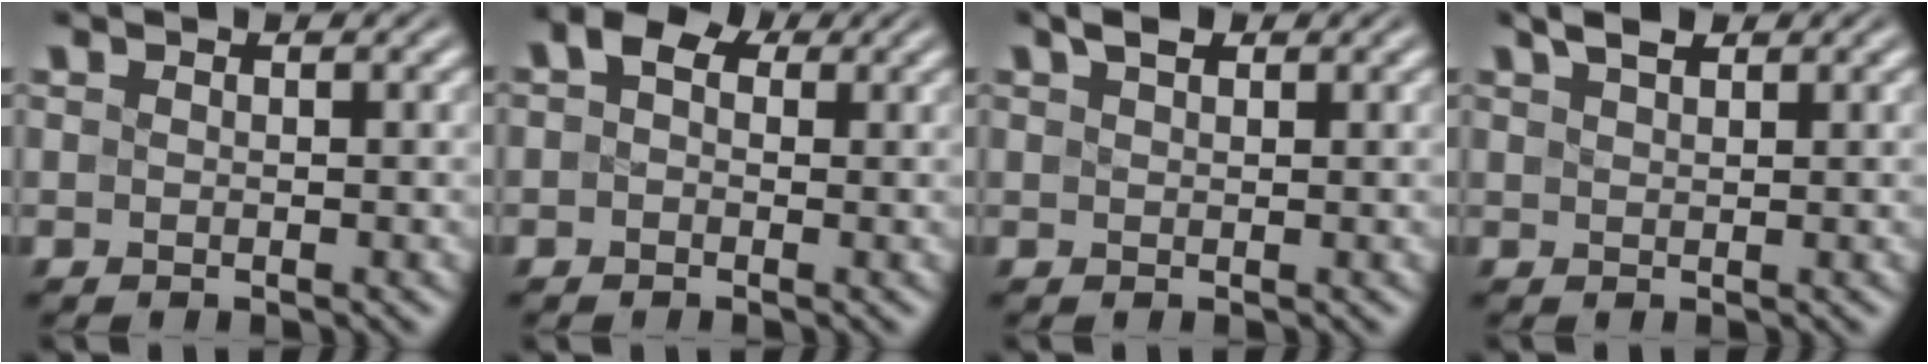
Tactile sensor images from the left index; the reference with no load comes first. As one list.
[{"total": 2.8, "force": [0.8, 2.0, 1.8], "torque": [-0.028, 0.010, -0.003]}, {"total": 1.6, "force": [1.1, 0.7, 1.0], "torque": [-0.017, 0.006, 0.020]}, {"total": 2.2, "force": [1.6, 0.7, 1.3], "torque": [-0.022, 0.007, 0.031]}]